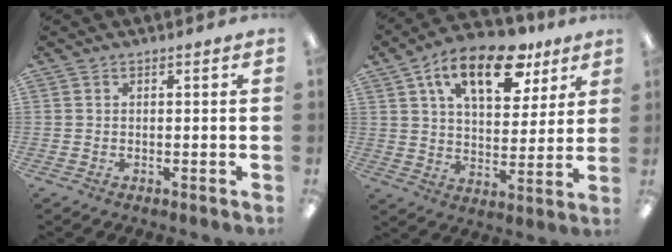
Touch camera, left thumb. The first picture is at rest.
{"total": 19.1, "force": [10.6, 9.1, 13.0], "torque": [-0.203, -0.035, 0.176]}